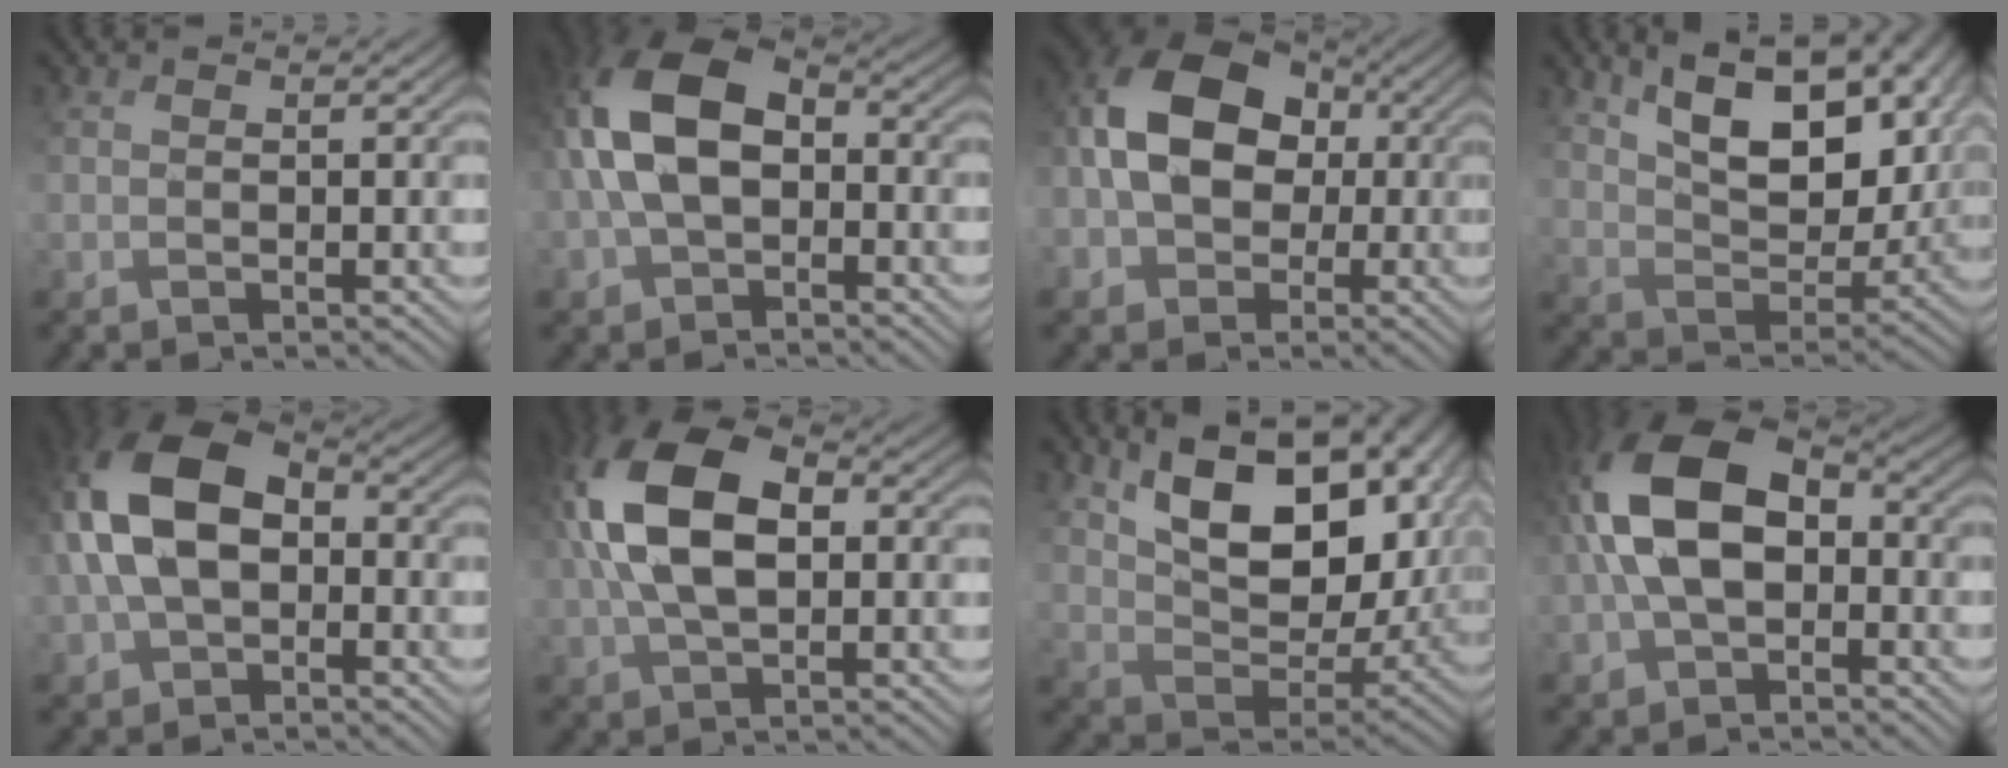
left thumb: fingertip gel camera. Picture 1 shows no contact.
{"total": 10.3, "force": [-0.6, 6.2, 8.2], "torque": [-0.191, 0.013, -0.021]}
{"total": 14.0, "force": [-0.1, 10.4, 9.3], "torque": [-0.204, 0.011, -0.024]}
{"total": 14.1, "force": [6.4, 7.3, 10.3], "torque": [-0.190, -0.001, 0.101]}
{"total": 11.4, "force": [-0.5, 7.2, 8.9], "torque": [-0.211, 0.010, -0.018]}
{"total": 11.7, "force": [1.3, 6.5, 9.6], "torque": [-0.219, 0.015, 0.018]}
{"total": 15.4, "force": [5.9, 8.7, 11.3], "torque": [-0.206, -0.007, 0.108]}
{"total": 10.8, "force": [-0.8, 6.3, 8.8], "torque": [-0.193, 0.015, -0.028]}